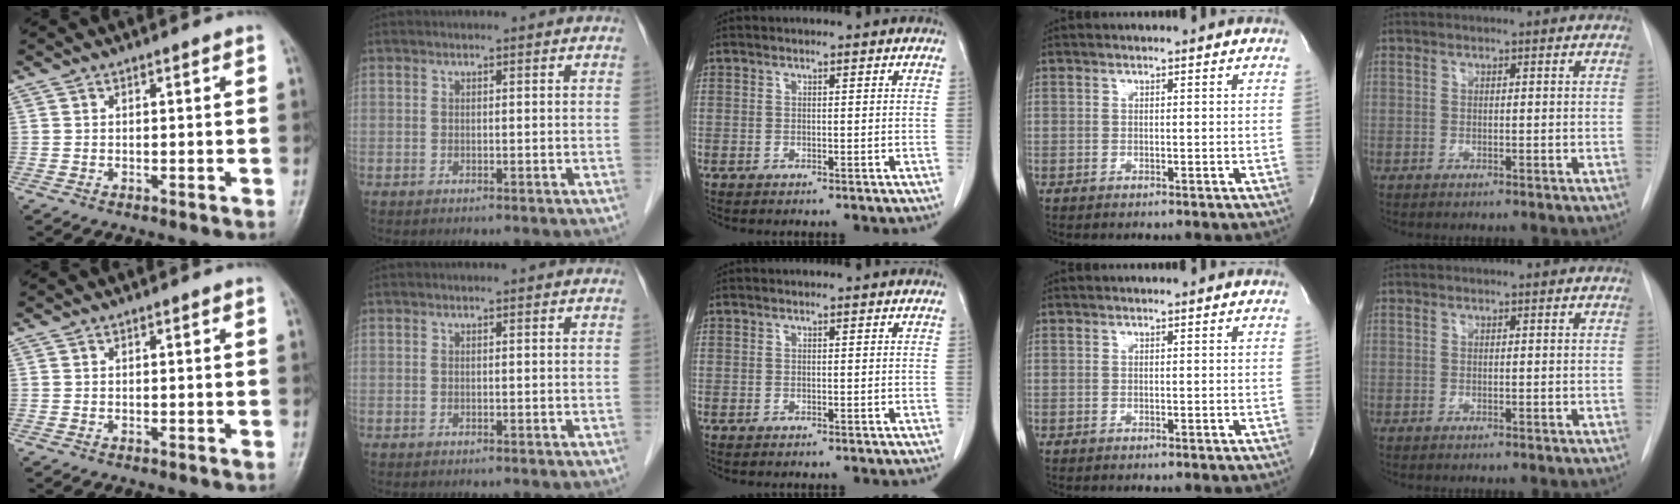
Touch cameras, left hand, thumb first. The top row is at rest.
{}